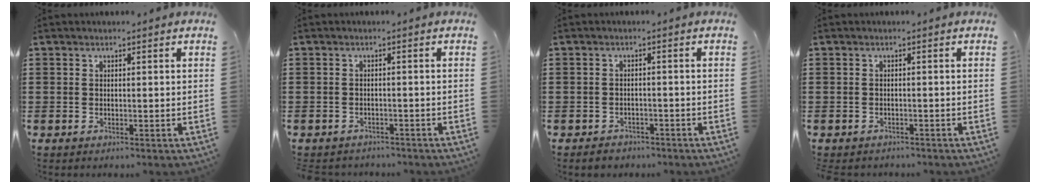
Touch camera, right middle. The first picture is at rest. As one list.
[{"total": 1.3, "force": [-1.3, 0.3, -0.1], "torque": [-0.004, 0.001, -0.029]}, {"total": 1.5, "force": [-1.4, 0.6, 0.0], "torque": [-0.006, 0.001, -0.031]}, {"total": 0.8, "force": [-0.7, 0.2, 0.0], "torque": [-0.003, 0.000, -0.016]}]